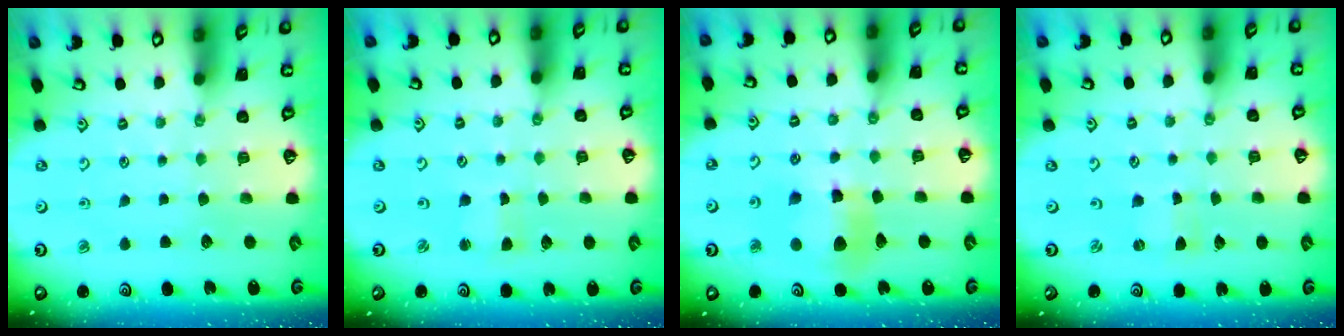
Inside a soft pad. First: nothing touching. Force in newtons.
{"total": 2.2, "press": 2.1, "slide": 0.3}
{"total": 10.3, "press": 10.2, "slide": 1.6}
{"total": 0.0}